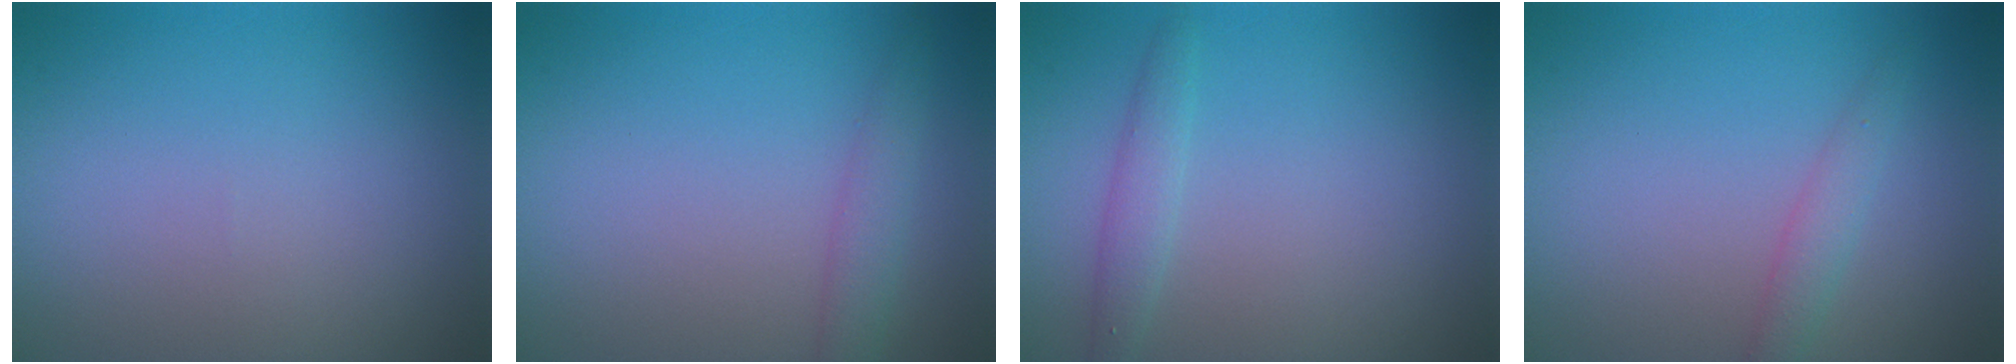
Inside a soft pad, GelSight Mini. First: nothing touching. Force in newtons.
{"total": 1.9, "press": 1.9, "slide": 0.1}
{"total": 1.6, "press": 1.6, "slide": 0.0}
{"total": 1.6, "press": 1.6, "slide": 0.1}